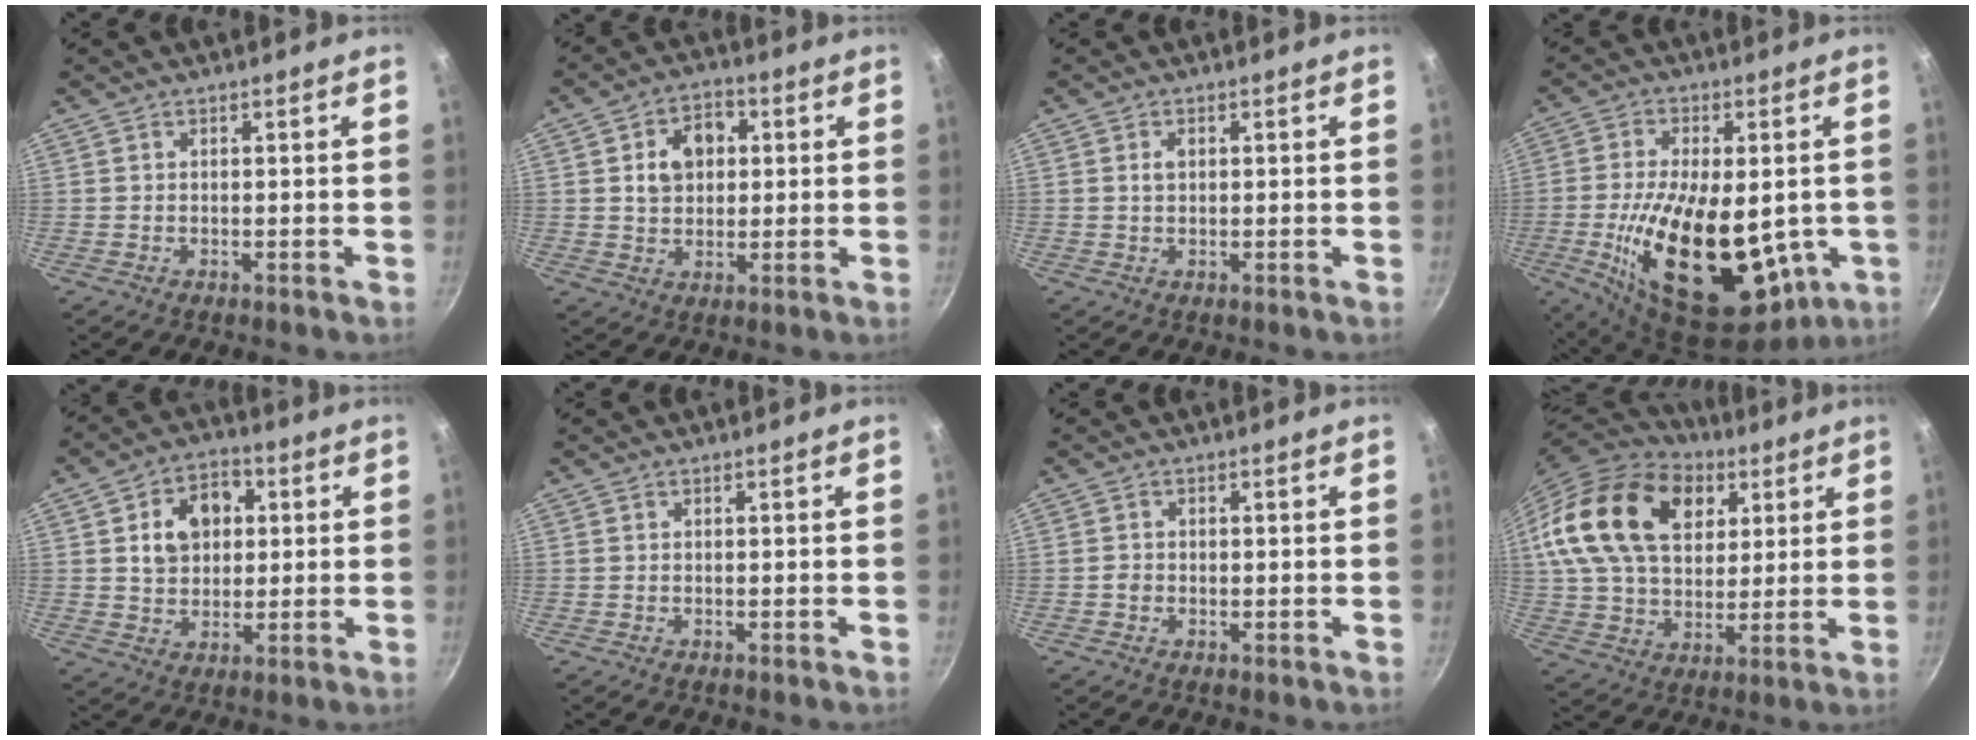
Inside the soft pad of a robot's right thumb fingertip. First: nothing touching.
{"total": 8.4, "force": [1.7, 6.5, 5.1], "torque": [-0.055, 0.009, 0.022]}
{"total": 1.6, "force": [0.4, 1.1, 1.1], "torque": [-0.015, 0.002, 0.005]}
{"total": 25.5, "force": [-3.6, 13.5, 21.4], "torque": [-0.364, -0.012, -0.039]}
{"total": 10.6, "force": [2.3, 8.1, 6.4], "torque": [-0.073, 0.009, 0.033]}
{"total": 0.0}
{"total": 1.2, "force": [-0.3, 1.1, 0.4], "torque": [-0.006, 0.005, -0.004]}
{"total": 24.4, "force": [9.6, 16.1, 15.6], "torque": [-0.254, -0.008, 0.168]}